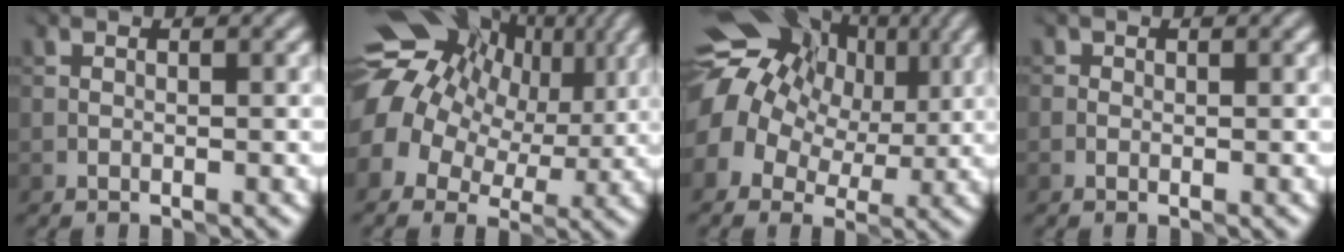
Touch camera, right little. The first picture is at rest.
{"total": 15.1, "force": [4.0, 11.9, 8.3], "torque": [-0.158, 0.028, 0.060]}
{"total": 14.4, "force": [3.9, 11.5, 7.8], "torque": [-0.152, 0.029, 0.054]}
{"total": 0.0}